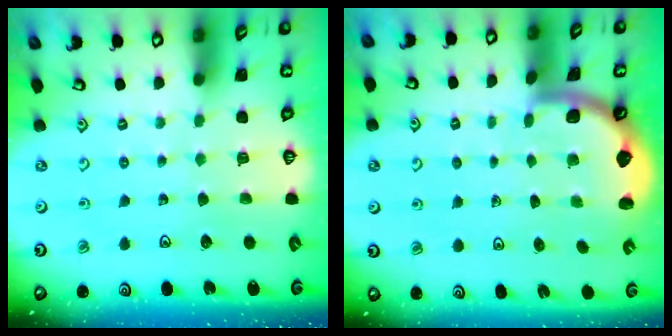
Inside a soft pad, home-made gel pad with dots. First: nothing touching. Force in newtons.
{"total": 1.6, "press": 1.6, "slide": 0.1}